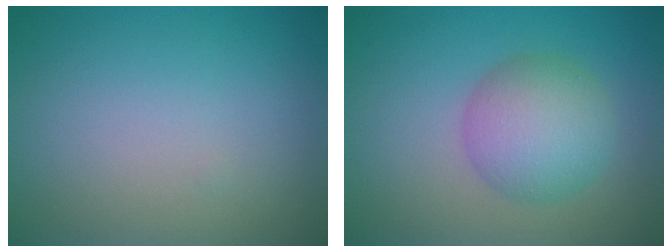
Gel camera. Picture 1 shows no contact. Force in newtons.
{"total": 5.2, "press": 5.2, "slide": 0.3}